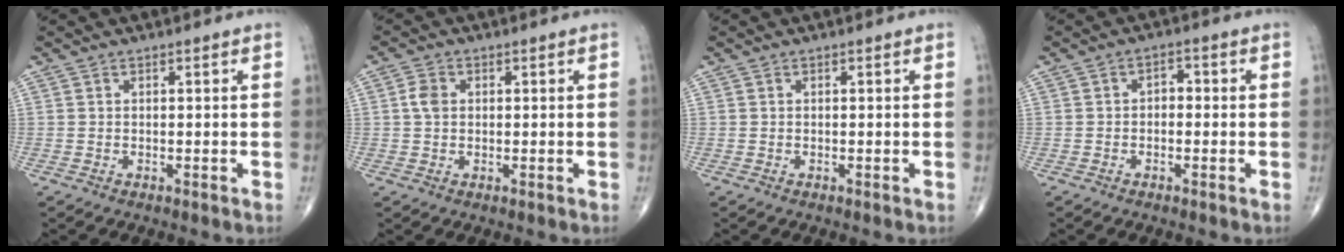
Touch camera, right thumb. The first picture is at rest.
{"total": 2.8, "force": [0.4, 2.1, 1.8], "torque": [-0.035, 0.004, 0.004]}
{"total": 0.0}
{"total": 2.4, "force": [-0.3, 1.6, 1.7], "torque": [-0.011, 0.010, -0.013]}